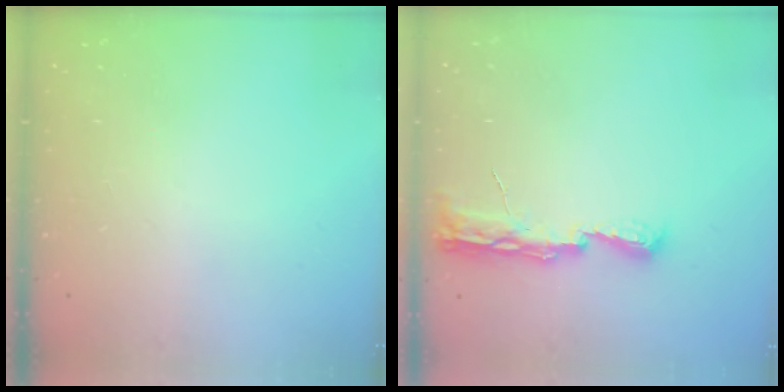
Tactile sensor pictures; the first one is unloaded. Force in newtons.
{"total": 8.5, "press": 8.5, "slide": 1.2}